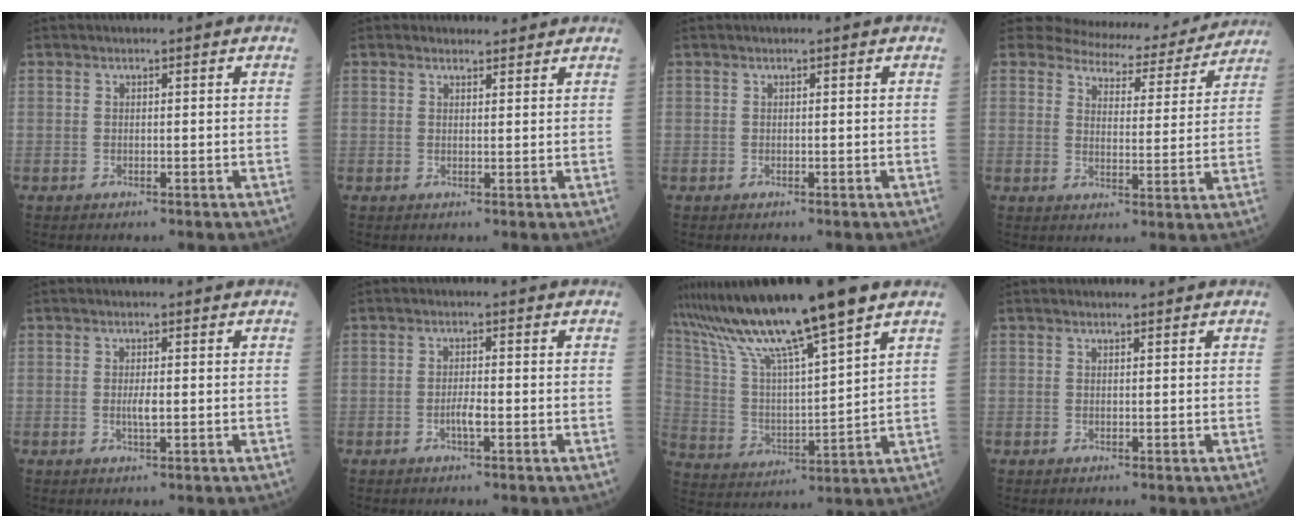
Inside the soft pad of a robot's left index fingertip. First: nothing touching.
{"total": 2.5, "force": [2.3, 0.8, 0.1], "torque": [-0.006, 0.009, 0.032]}
{"total": 0.0}
{"total": 14.0, "force": [13.1, 4.3, 2.6], "torque": [-0.017, -0.009, 0.149]}
{"total": 1.8, "force": [-0.1, 0.3, 1.7], "torque": [-0.037, -0.002, 0.000]}
{"total": 1.9, "force": [-0.8, 0.2, 1.7], "torque": [-0.034, 0.000, -0.013]}
{"total": 16.9, "force": [13.3, -0.3, 10.5], "torque": [-0.196, 0.007, 0.245]}
{"total": 0.8, "force": [0.8, 0.0, 0.2], "torque": [-0.008, 0.005, 0.014]}